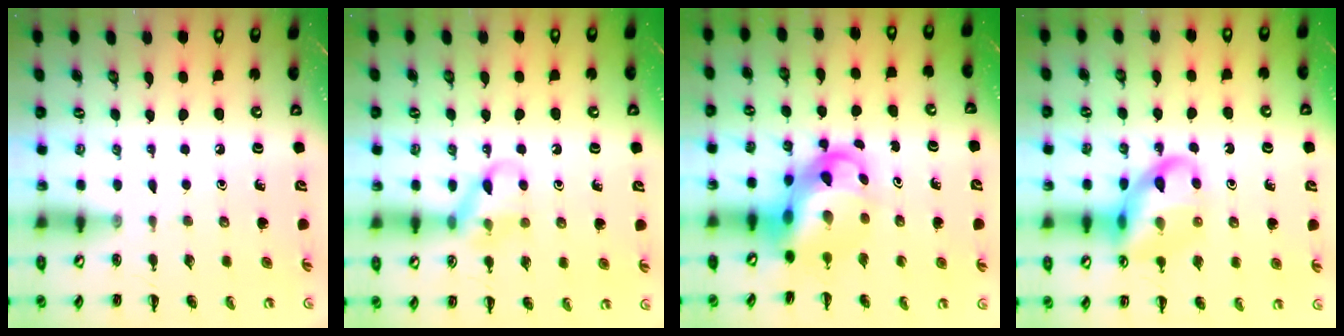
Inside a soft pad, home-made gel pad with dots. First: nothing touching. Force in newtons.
{"total": 9.8, "press": 9.8, "slide": 0.7}
{"total": 7.5, "press": 7.2, "slide": 2.1}
{"total": 13.5, "press": 13.4, "slide": 1.8}